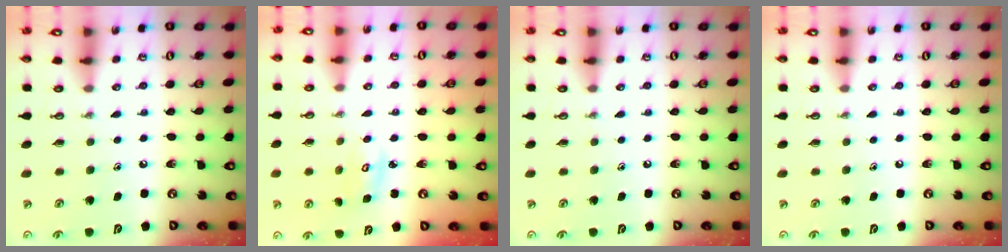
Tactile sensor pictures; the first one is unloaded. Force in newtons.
{"total": 3.8, "press": 3.8, "slide": 0.1}
{"total": 0.0}
{"total": 0.0}